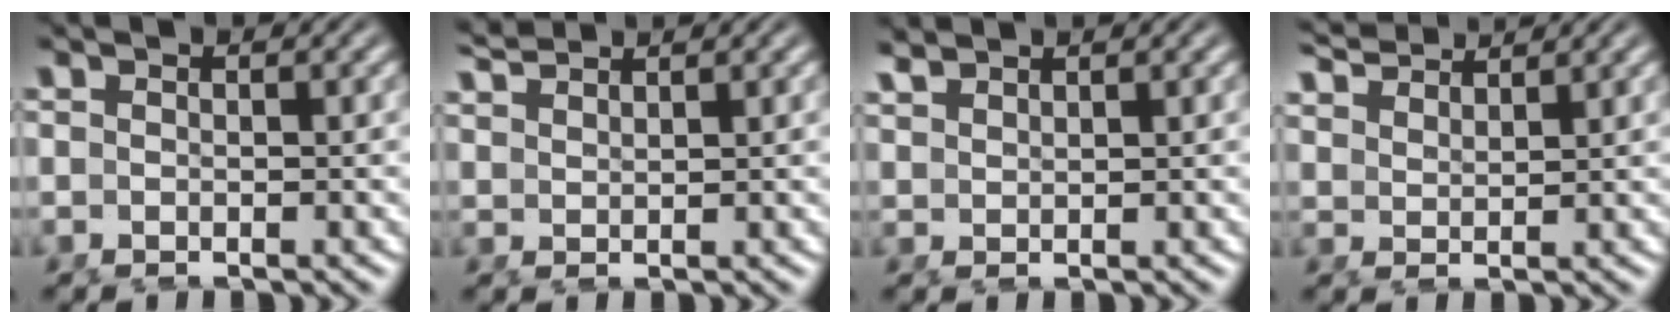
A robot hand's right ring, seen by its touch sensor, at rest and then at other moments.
{"total": 2.3, "force": [2.2, -0.7, 0.0], "torque": [0.009, 0.001, 0.051]}
{"total": 1.7, "force": [1.6, -0.5, -0.1], "torque": [0.006, -0.001, 0.041]}
{"total": 3.8, "force": [3.8, 0.1, 0.8], "torque": [-0.007, 0.002, 0.074]}